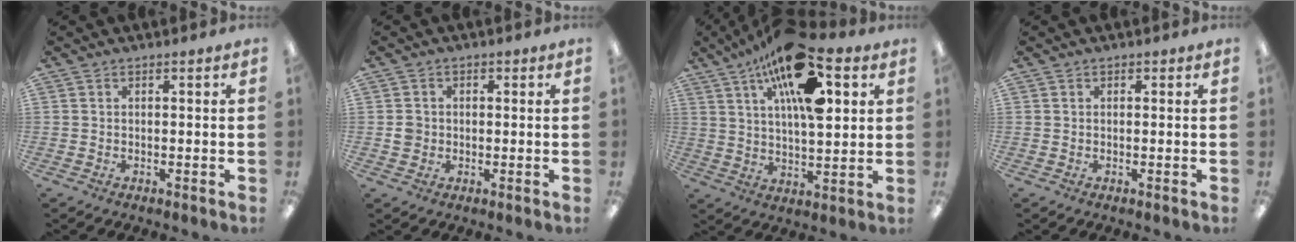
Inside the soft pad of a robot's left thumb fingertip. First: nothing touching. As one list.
[{"total": 3.1, "force": [-0.2, 3.0, 0.7], "torque": [0.002, -0.001, -0.008]}, {"total": 20.1, "force": [10.1, 8.0, 15.4], "torque": [-0.247, -0.034, 0.164]}, {"total": 0.0}]